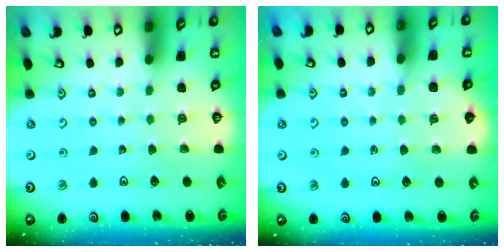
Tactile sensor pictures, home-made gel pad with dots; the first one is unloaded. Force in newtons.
{"total": 1.5, "press": 1.5, "slide": 0.3}